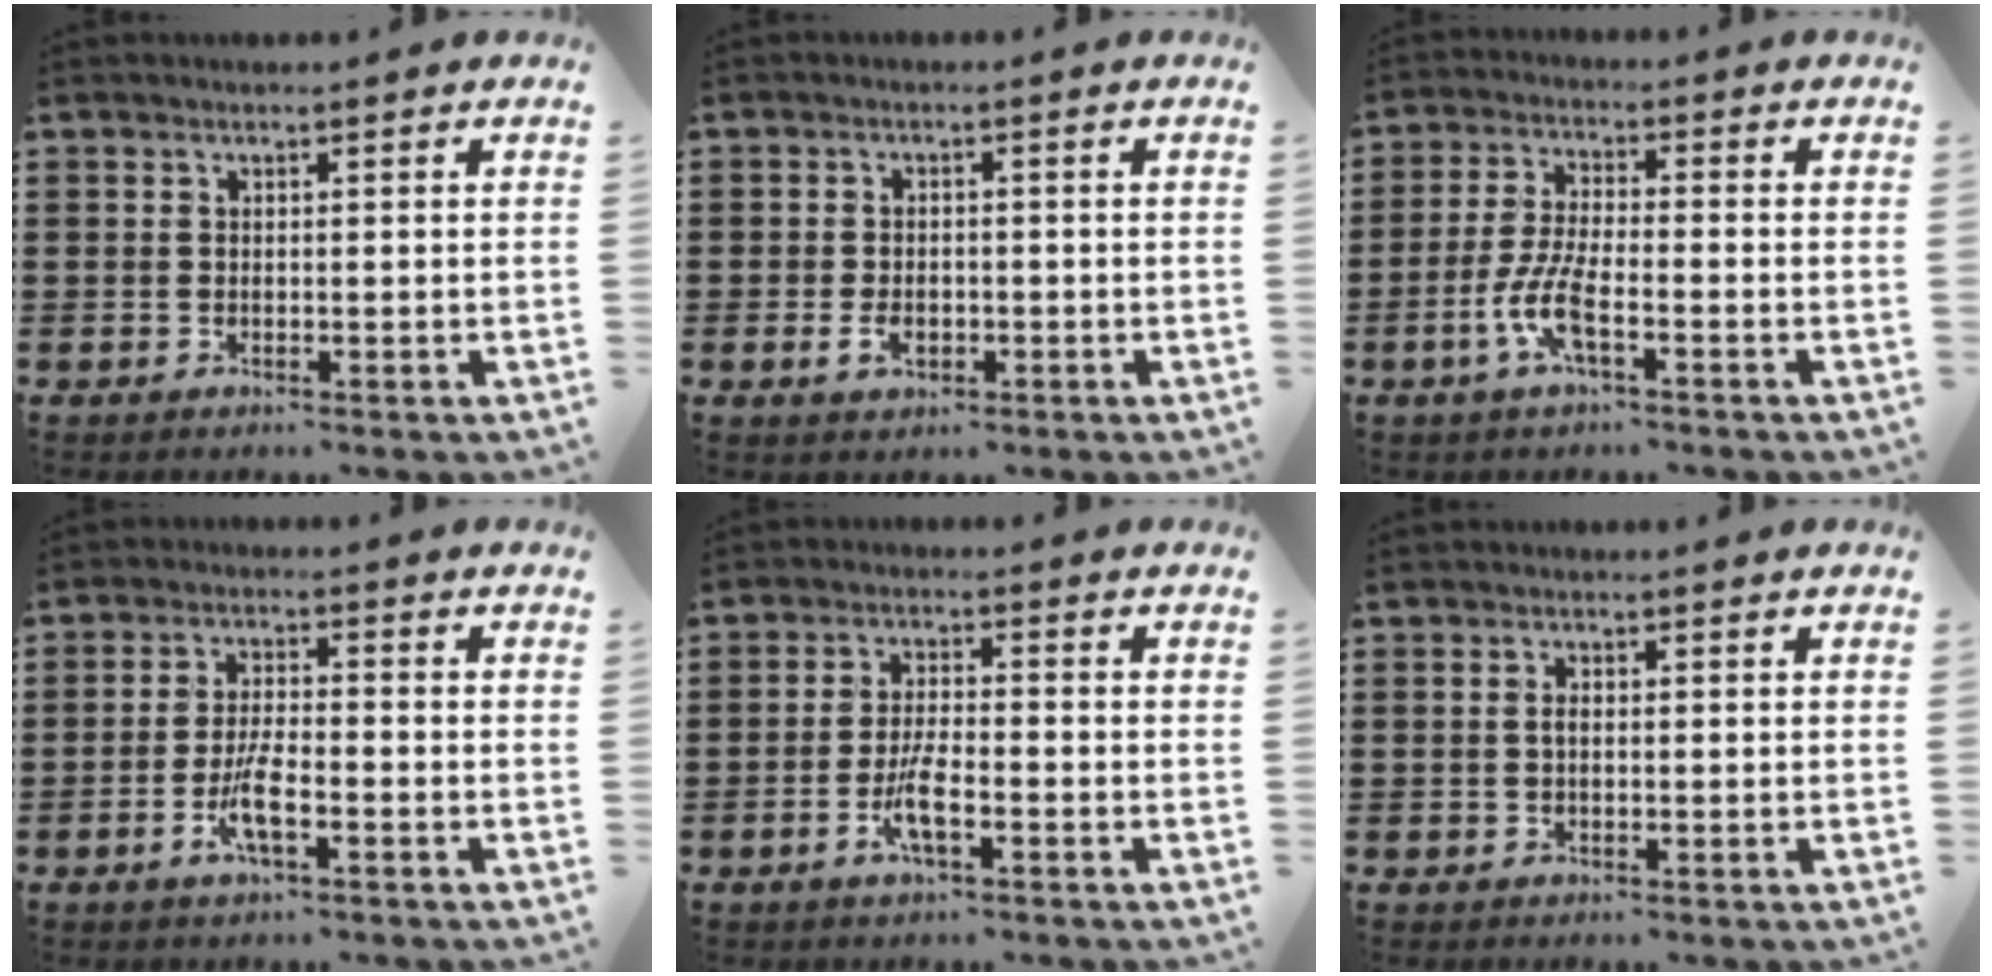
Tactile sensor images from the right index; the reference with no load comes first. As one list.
[{"total": 2.7, "force": [-1.1, 1.6, 1.9], "torque": [-0.037, -0.001, -0.019]}, {"total": 6.4, "force": [-2.8, 1.4, 5.6], "torque": [-0.133, -0.015, -0.058]}, {"total": 5.2, "force": [-2.3, 1.1, 4.5], "torque": [-0.100, -0.008, -0.048]}, {"total": 4.9, "force": [-2.1, 1.0, 4.3], "torque": [-0.097, -0.009, -0.045]}, {"total": 1.0, "force": [-0.1, 0.4, 0.9], "torque": [-0.019, 0.000, -0.002]}]